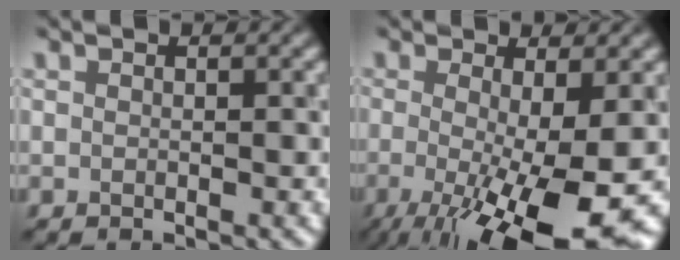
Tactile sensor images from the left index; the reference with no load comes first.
{"total": 11.3, "force": [-3.2, 2.7, 10.5], "torque": [-0.156, -0.026, -0.039]}